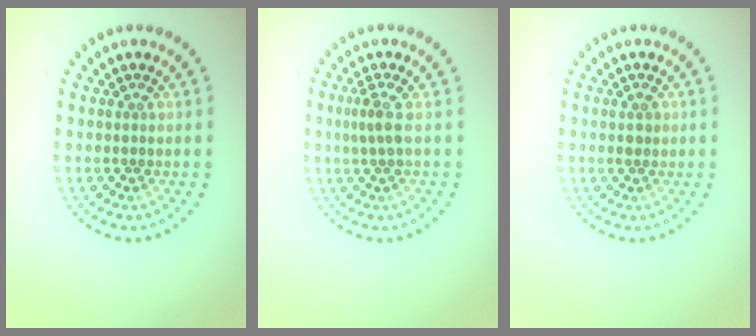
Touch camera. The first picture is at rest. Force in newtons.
{"total": 1.5, "press": 1.3, "slide": 0.9}
{"total": 1.0, "press": 1.0, "slide": 0.1}